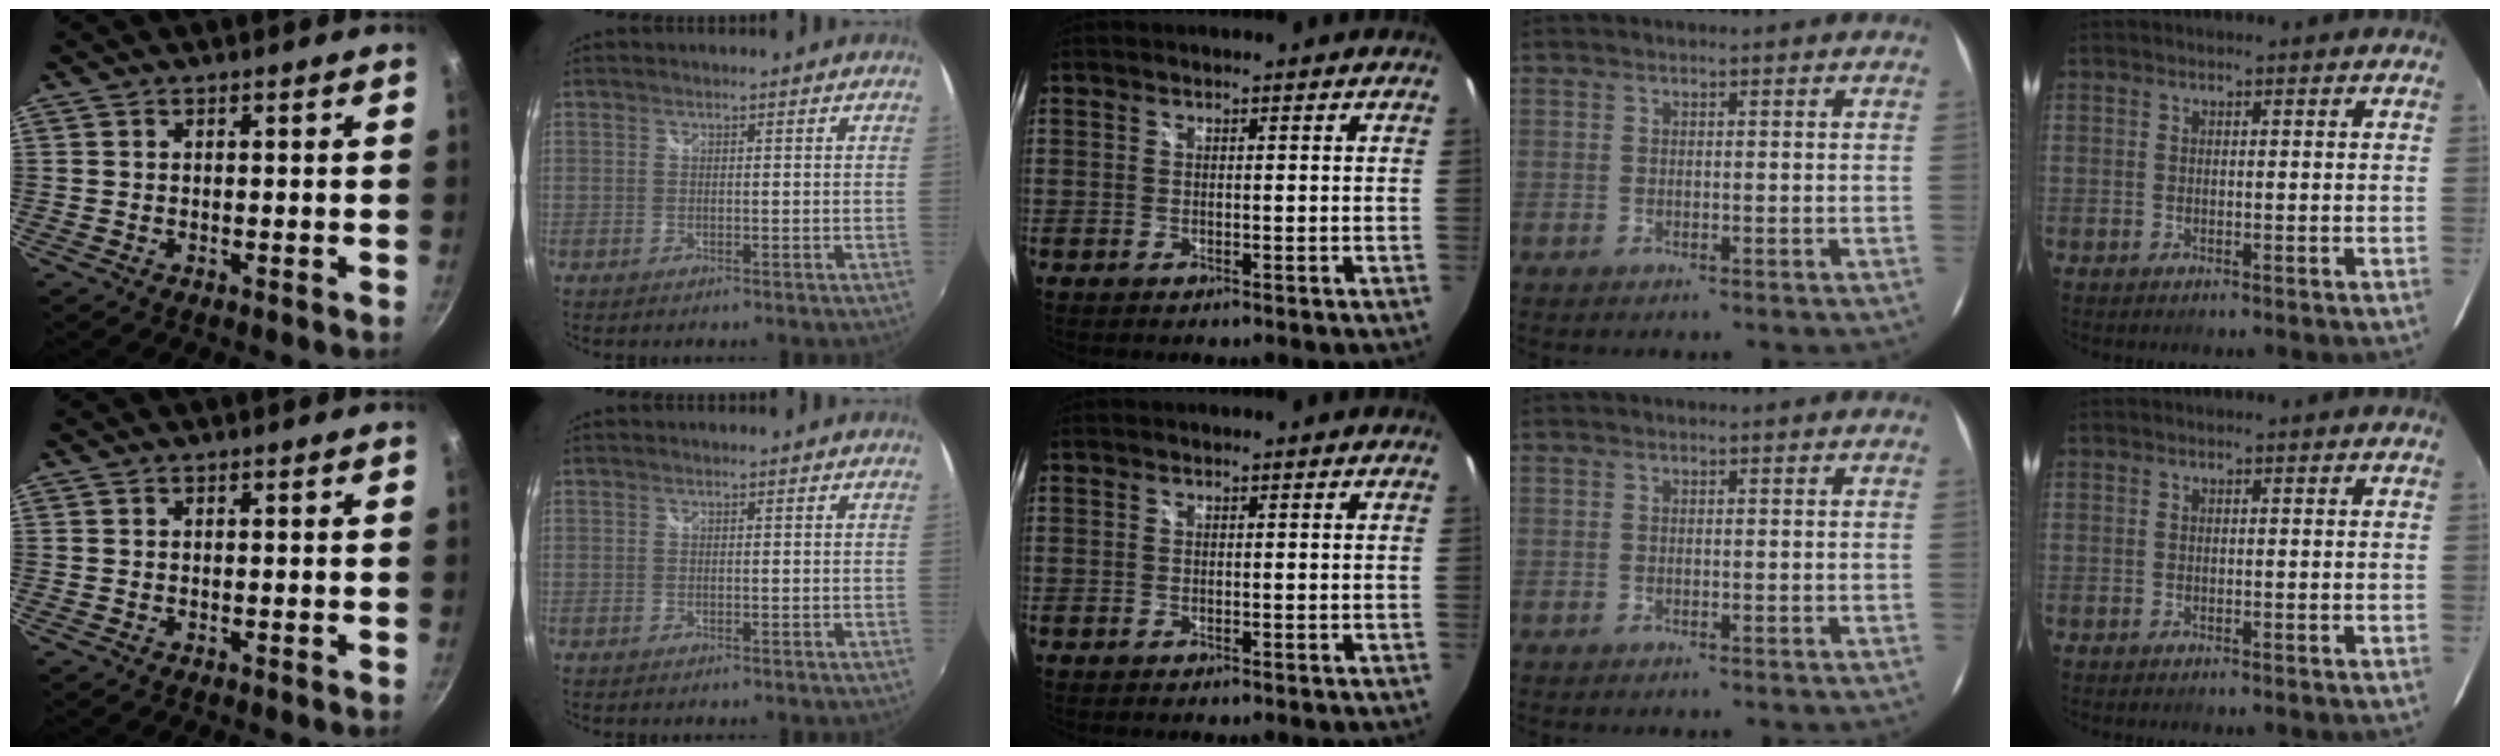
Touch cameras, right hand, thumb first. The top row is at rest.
{}